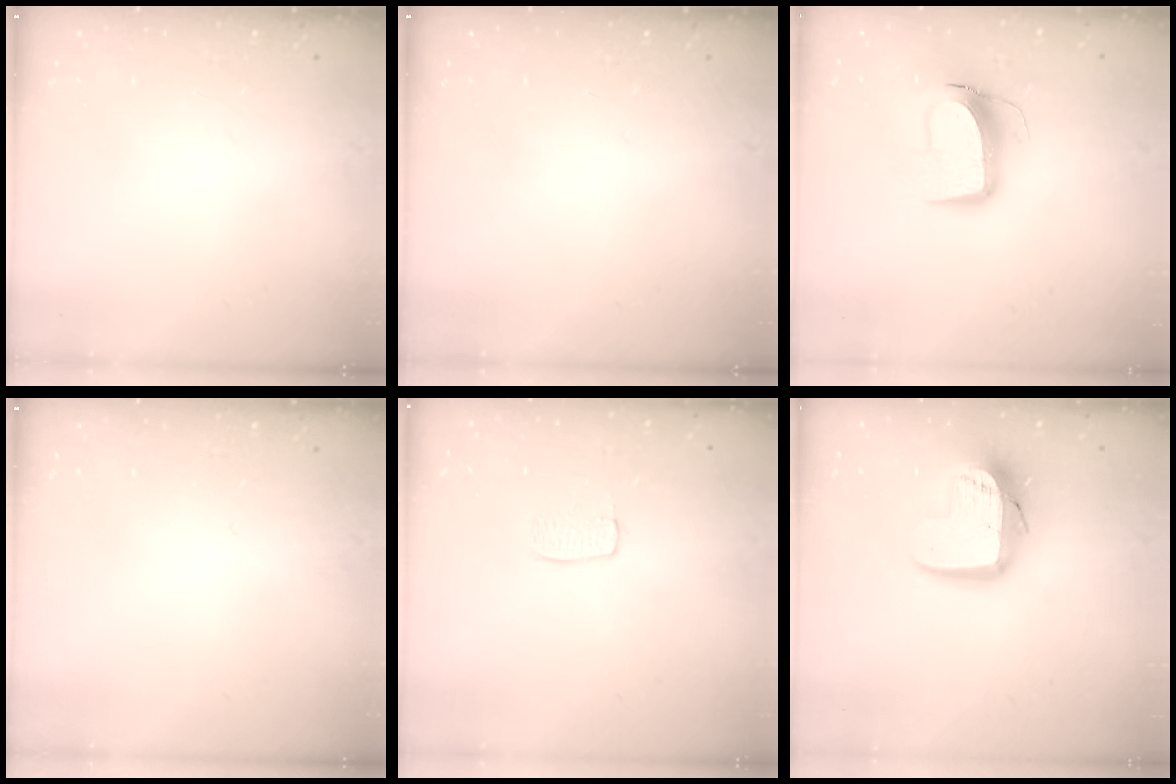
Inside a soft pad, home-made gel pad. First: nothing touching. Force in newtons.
{"total": 0.0}
{"total": 11.1, "press": 11.0, "slide": 1.3}
{"total": 0.0}
{"total": 5.0, "press": 5.0, "slide": 0.3}
{"total": 14.4, "press": 14.3, "slide": 1.4}